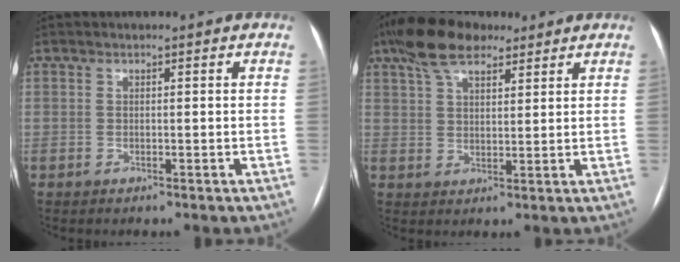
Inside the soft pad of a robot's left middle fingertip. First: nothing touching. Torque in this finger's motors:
{"motor_torque": [0.97, -0.88, 0.54, 0.17]}